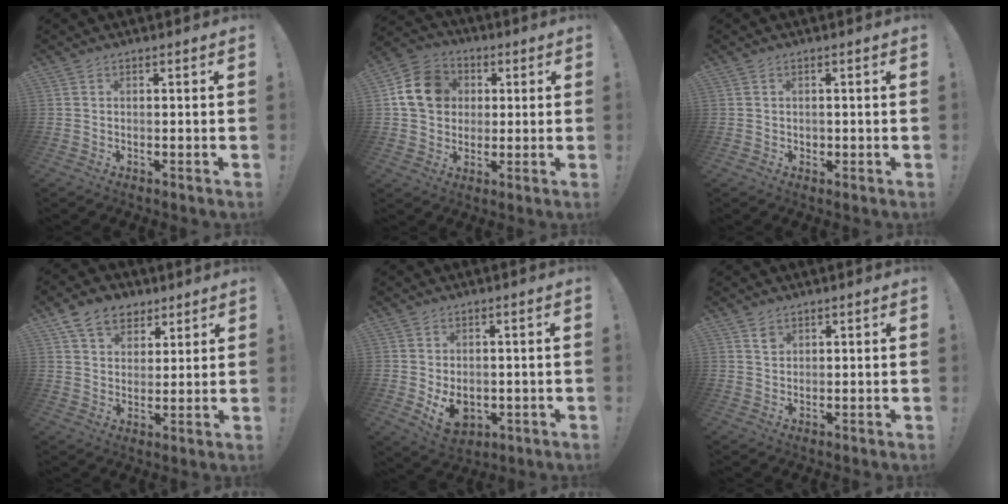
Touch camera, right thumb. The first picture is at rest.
{"total": 13.9, "force": [3.0, 11.8, 6.8], "torque": [-0.097, 0.001, 0.064]}
{"total": 1.1, "force": [0.0, 1.1, 0.1], "torque": [-0.003, 0.003, 0.000]}
{"total": 10.5, "force": [6.2, 7.6, 3.8], "torque": [-0.062, -0.029, 0.122]}
{"total": 6.6, "force": [-0.5, 5.2, 4.0], "torque": [-0.046, 0.002, -0.005]}
{"total": 2.6, "force": [1.8, 1.7, 0.6], "torque": [0.005, -0.013, 0.031]}